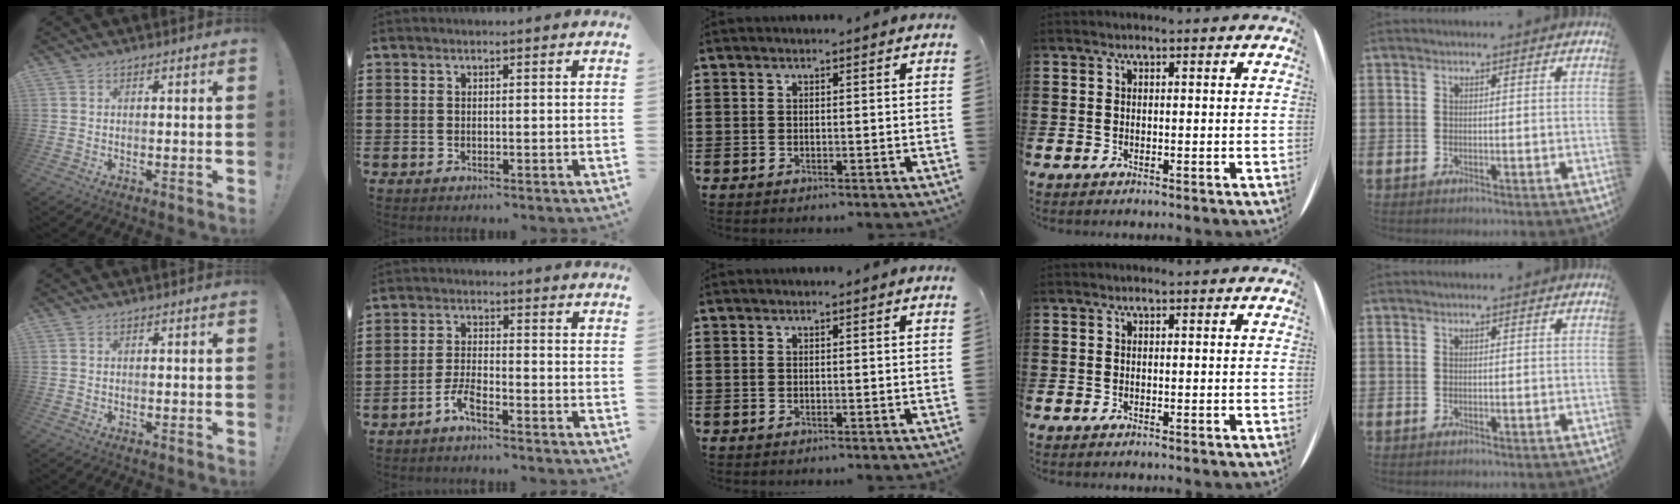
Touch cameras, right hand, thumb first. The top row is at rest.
{"index": {"total": 3.7, "force": [-2.9, 0.6, 2.3], "torque": [-0.056, 0.003, -0.059]}}